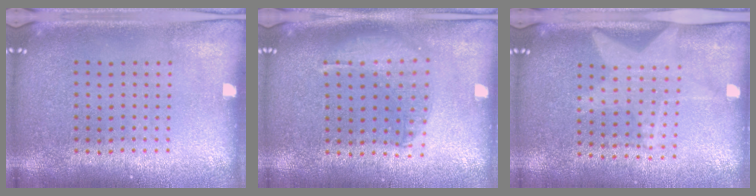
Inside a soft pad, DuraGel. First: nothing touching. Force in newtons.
{"total": 1.3, "press": 1.3, "slide": 0.4}
{"total": 1.4, "press": 1.4, "slide": 0.3}